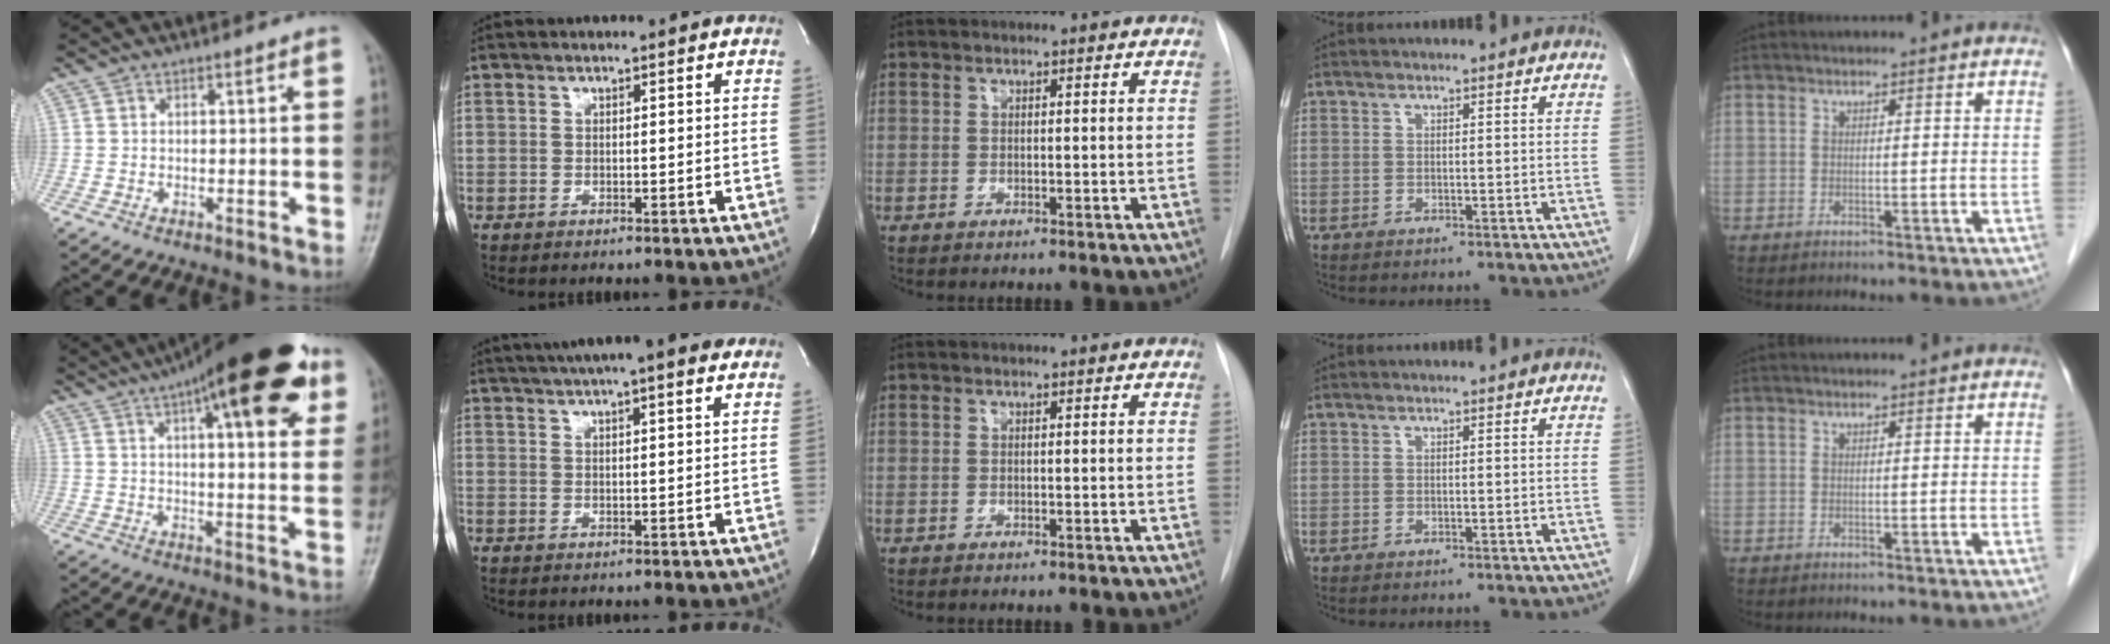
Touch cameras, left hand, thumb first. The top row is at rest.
{"thumb": {"total": 23.7, "force": [12.2, 7.2, 19.1], "torque": [-0.255, -0.007, 0.170]}, "index": {"total": 13.5, "force": [10.6, 1.5, 8.2], "torque": [-0.136, 0.038, 0.139]}}